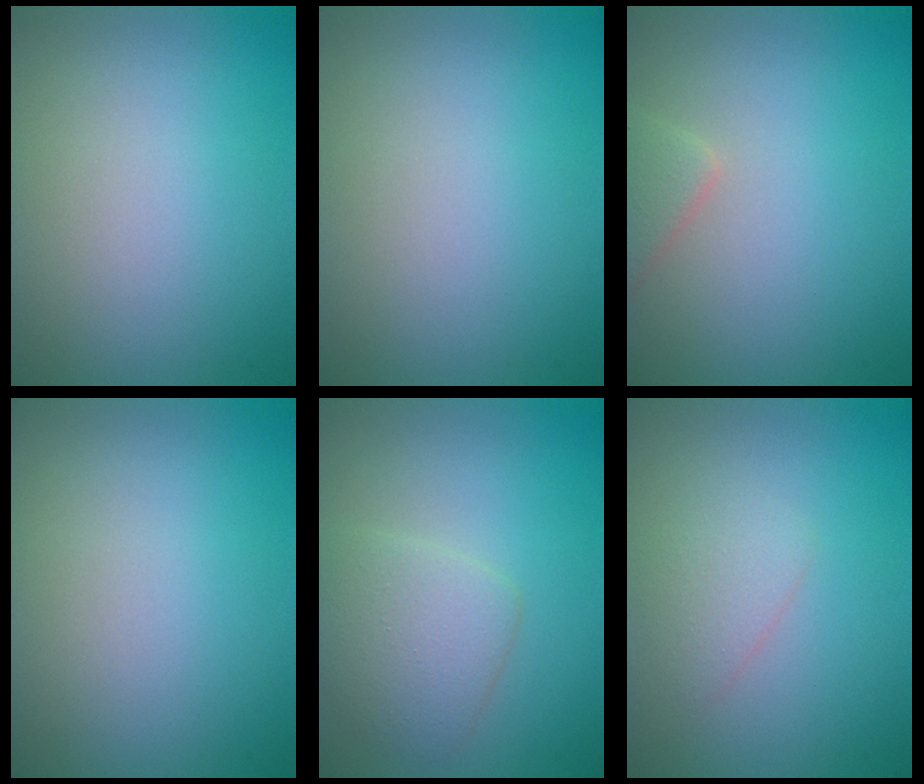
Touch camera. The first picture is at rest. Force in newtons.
{"total": 0.0}
{"total": 1.5, "press": 1.5, "slide": 0.1}
{"total": 0.0}
{"total": 3.0, "press": 3.0, "slide": 0.1}
{"total": 1.5, "press": 1.5, "slide": 0.0}